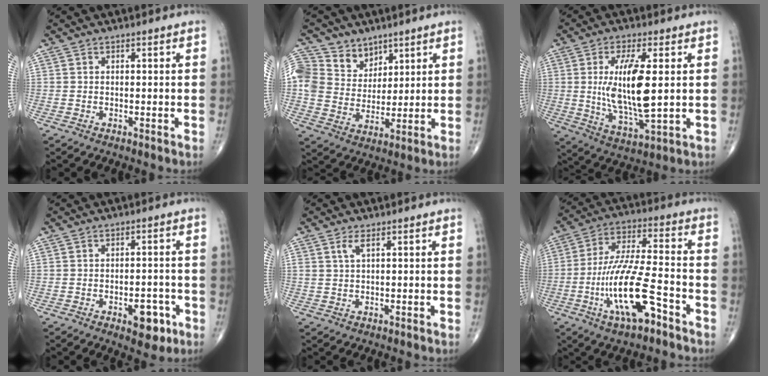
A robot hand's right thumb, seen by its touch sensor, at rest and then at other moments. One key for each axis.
{"total": 12.4, "fx": 6.5, "fy": 9.8, "fz": 4.0, "tx": -0.058, "ty": -0.021, "tz": 0.132}
{"total": 14.1, "fx": 1.5, "fy": 4.3, "fz": 13.3, "tx": -0.253, "ty": -0.020, "tz": 0.035}
{"total": 6.3, "fx": -2.7, "fy": 3.2, "fz": 4.6, "tx": -0.041, "ty": 0.012, "tz": -0.031}
{"total": 1.9, "fx": 1.0, "fy": 0.5, "fz": 1.5, "tx": -0.038, "ty": 0.000, "tz": 0.025}
{"total": 15.8, "fx": -6.6, "fy": 4.3, "fz": 13.7, "tx": -0.275, "ty": 0.033, "tz": -0.114}